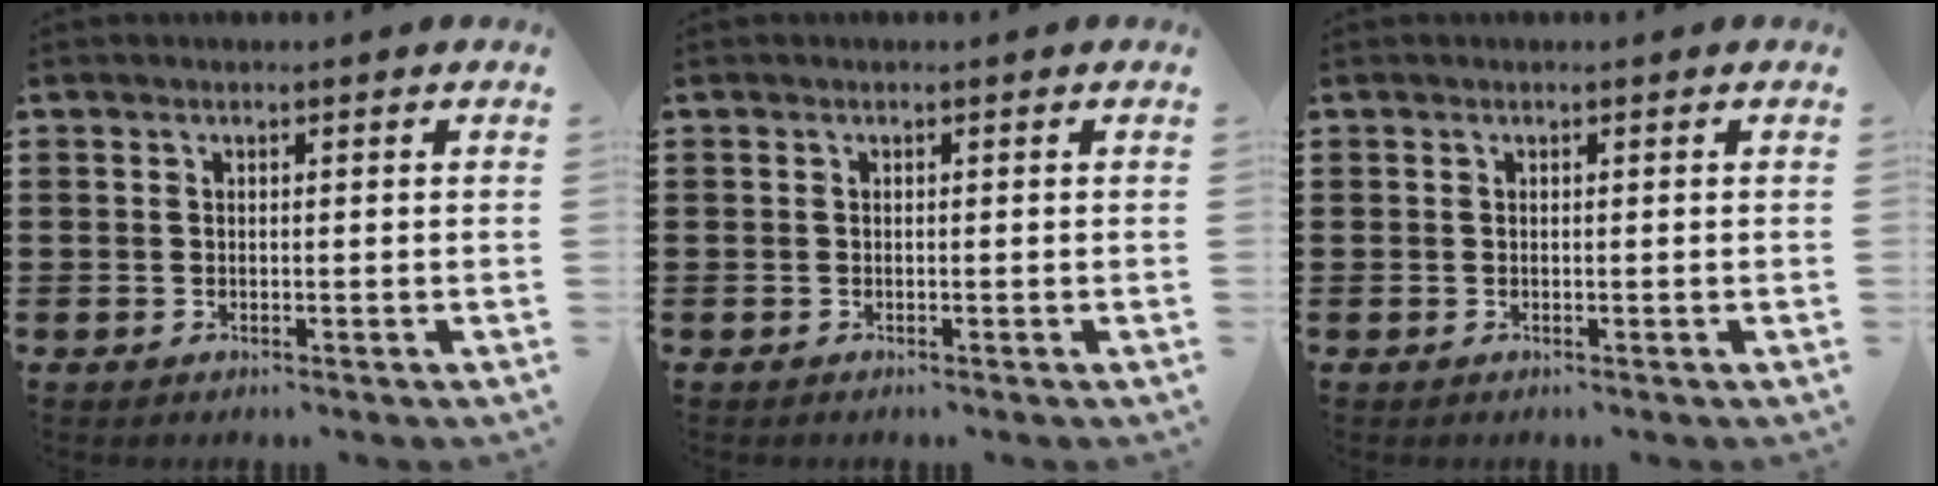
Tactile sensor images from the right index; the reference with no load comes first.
{"total": 0.0}
{"total": 0.0}